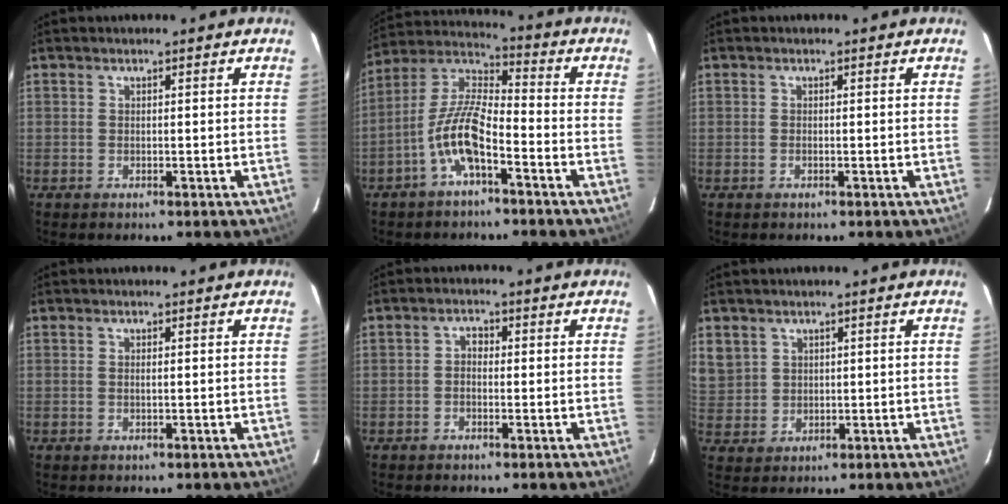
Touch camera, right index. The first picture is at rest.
{"total": 10.6, "force": [-5.2, 3.1, 8.7], "torque": [-0.188, 0.008, -0.102]}
{"total": 0.0}
{"total": 0.5, "force": [0.0, -0.1, 0.5], "torque": [-0.011, 0.001, 0.000]}
{"total": 1.8, "force": [-0.5, 1.3, 1.0], "torque": [-0.018, 0.009, -0.011]}
{"total": 7.4, "force": [3.1, 6.6, 1.6], "torque": [-0.039, 0.014, 0.076]}